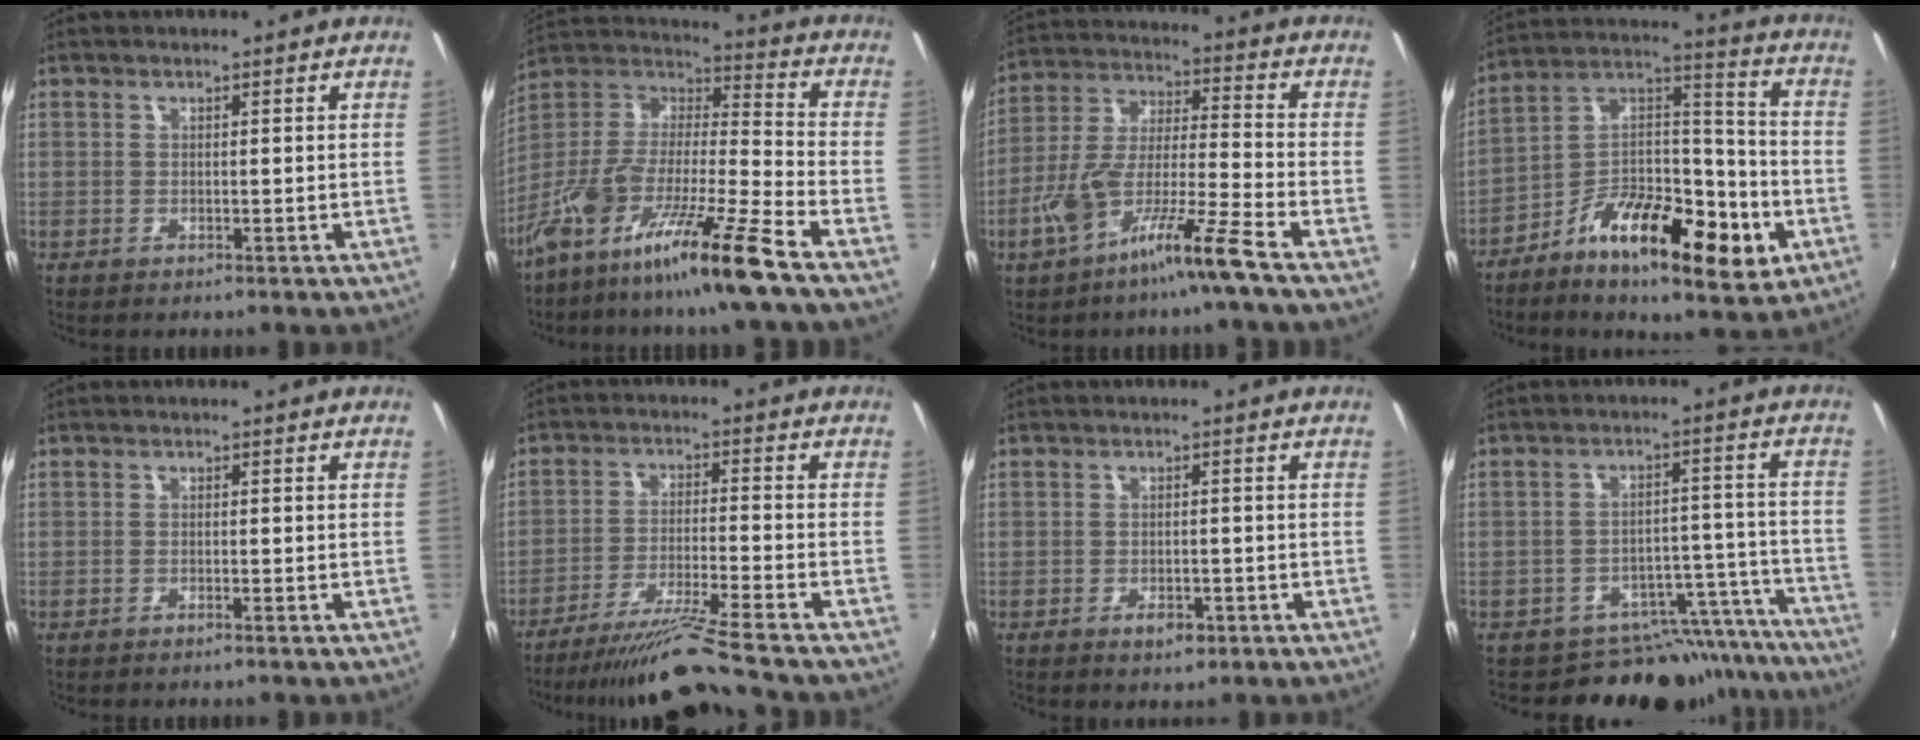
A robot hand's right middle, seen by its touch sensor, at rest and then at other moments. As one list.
[{"total": 19.2, "force": [-13.6, -0.3, 13.6], "torque": [-0.235, -0.031, -0.253]}, {"total": 12.6, "force": [-7.4, 0.1, 10.2], "torque": [-0.201, -0.010, -0.142]}, {"total": 18.5, "force": [-8.6, 6.9, 14.8], "torque": [-0.245, 0.006, -0.147]}, {"total": 0.6, "force": [-0.6, 0.0, 0.3], "torque": [-0.005, -0.002, -0.012]}, {"total": 10.7, "force": [-9.5, -2.7, 4.2], "torque": [-0.097, -0.006, -0.167]}, {"total": 2.7, "force": [-1.5, 1.6, 1.7], "torque": [-0.031, -0.005, -0.021]}, {"total": 15.7, "force": [-14.2, 6.3, 1.8], "torque": [-0.011, 0.056, -0.176]}]